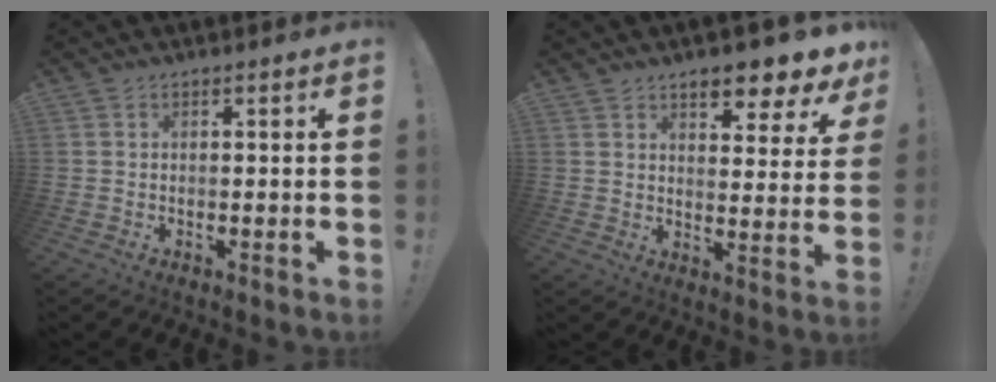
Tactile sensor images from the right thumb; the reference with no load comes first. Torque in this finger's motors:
{"motor_torque": [0.31, 1.72, 0.27, -0.05, 0.00]}